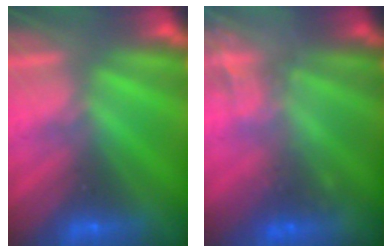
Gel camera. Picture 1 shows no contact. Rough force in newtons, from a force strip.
{"total": 2.1}